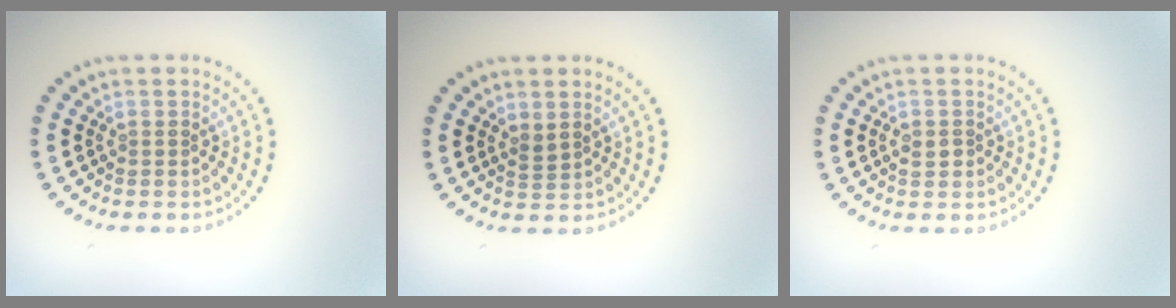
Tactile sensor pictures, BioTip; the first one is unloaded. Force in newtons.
{"total": 0.9, "press": 0.7, "slide": 0.5}
{"total": 1.2, "press": 1.1, "slide": 0.3}